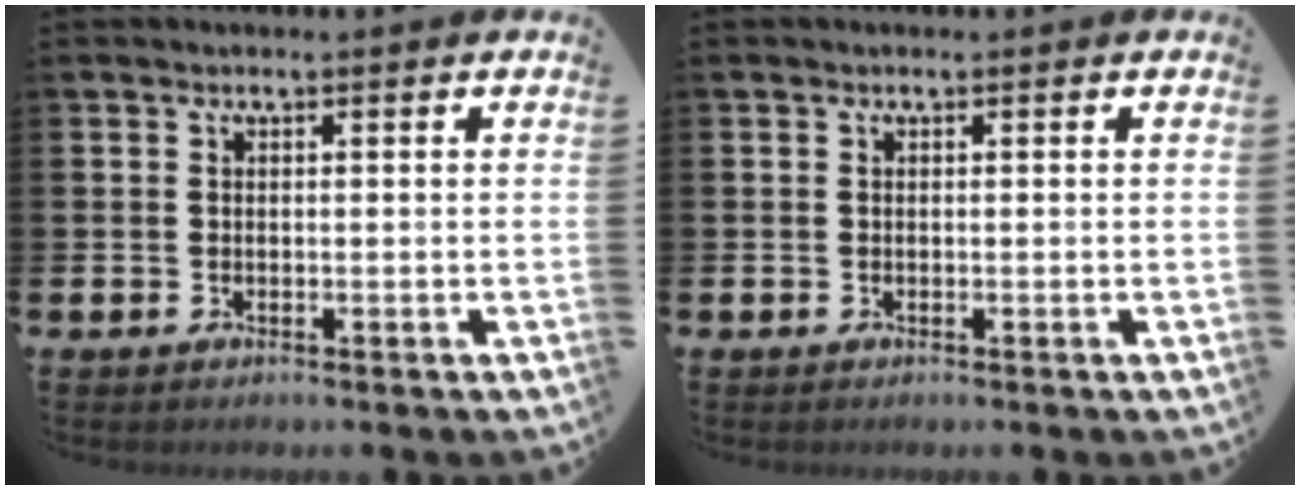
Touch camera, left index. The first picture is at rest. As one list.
[{"total": 0.0}]